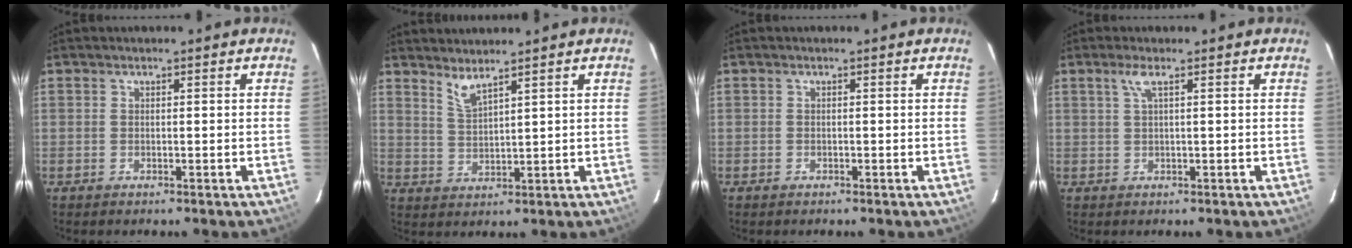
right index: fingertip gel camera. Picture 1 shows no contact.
{"total": 3.5, "force": [3.0, 0.0, 1.7], "torque": [-0.038, -0.004, 0.060]}
{"total": 0.5, "force": [-0.4, 0.3, -0.1], "torque": [0.001, 0.001, -0.008]}
{"total": 1.9, "force": [0.8, -0.3, 1.7], "torque": [-0.033, 0.001, 0.016]}